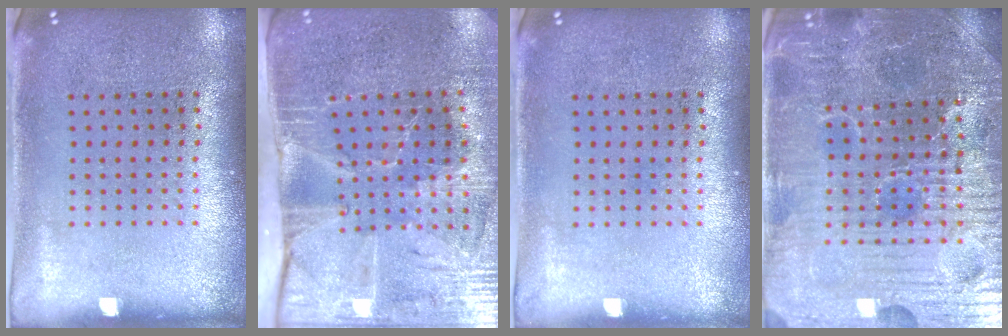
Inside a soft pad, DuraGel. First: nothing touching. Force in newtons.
{"total": 4.4, "press": 3.7, "slide": 2.4}
{"total": 0.0}
{"total": 5.5, "press": 5.2, "slide": 1.5}